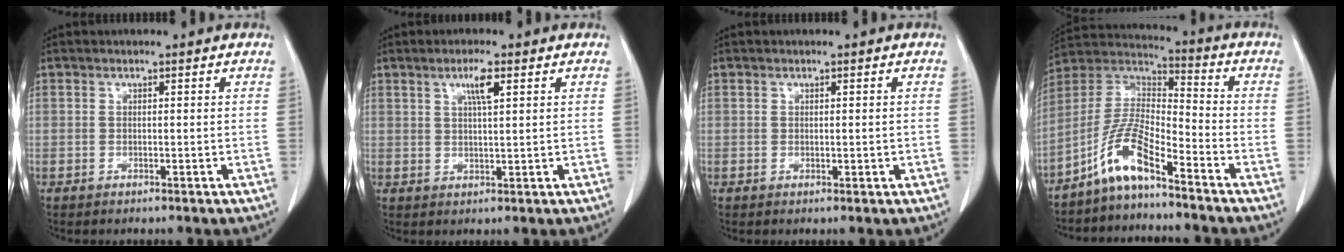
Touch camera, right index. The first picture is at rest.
{"total": 3.4, "force": [1.6, 0.3, 3.0], "torque": [-0.056, -0.001, 0.028]}
{"total": 0.6, "force": [0.1, 0.3, 0.5], "torque": [-0.003, 0.000, 0.006]}
{"total": 9.7, "force": [-6.8, 1.6, 6.8], "torque": [-0.157, 0.013, -0.135]}